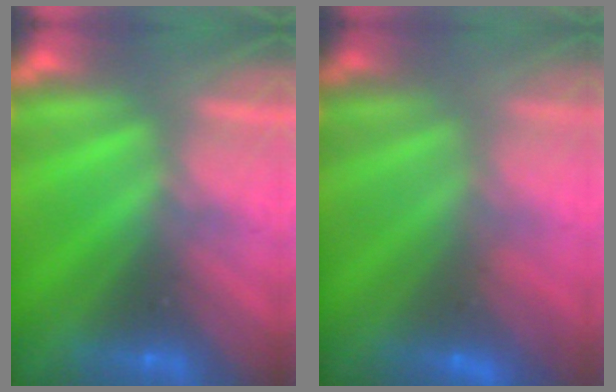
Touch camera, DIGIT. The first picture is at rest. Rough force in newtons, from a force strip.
{"total": 2.8}